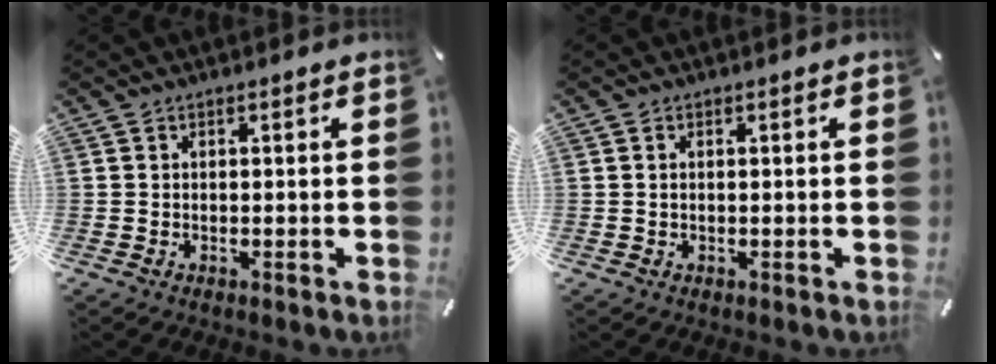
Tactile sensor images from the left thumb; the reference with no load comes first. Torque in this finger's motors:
{"motor_torque": [0.06, 0.14, -0.08, -0.01, -0.01]}